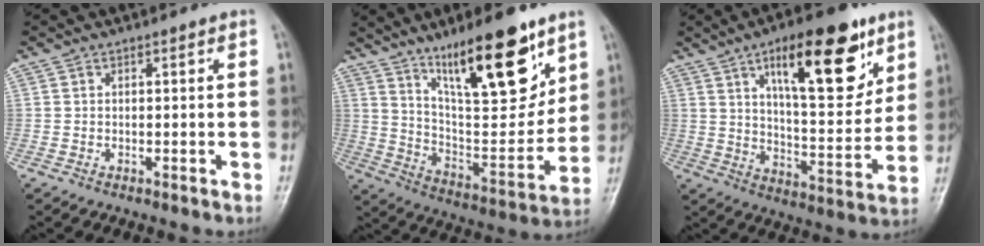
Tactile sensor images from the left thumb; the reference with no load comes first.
{"total": 20.8, "force": [12.7, 6.2, 15.3], "torque": [-0.201, -0.070, 0.222]}
{"total": 20.0, "force": [10.1, 7.6, 15.5], "torque": [-0.189, -0.044, 0.161]}